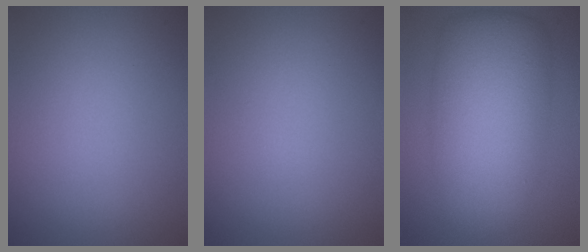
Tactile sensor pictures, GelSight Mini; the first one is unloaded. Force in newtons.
{"total": 0.0}
{"total": 9.4, "press": 9.4, "slide": 0.5}